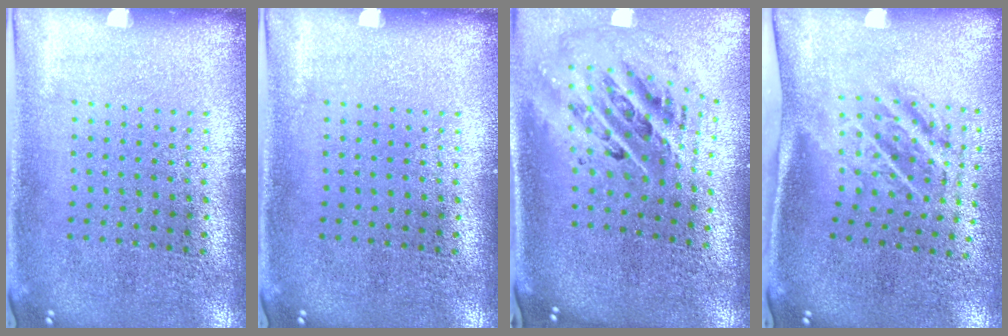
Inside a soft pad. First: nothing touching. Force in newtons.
{"total": 0.0}
{"total": 2.2, "press": 1.6, "slide": 1.5}
{"total": 1.8, "press": 1.1, "slide": 1.4}